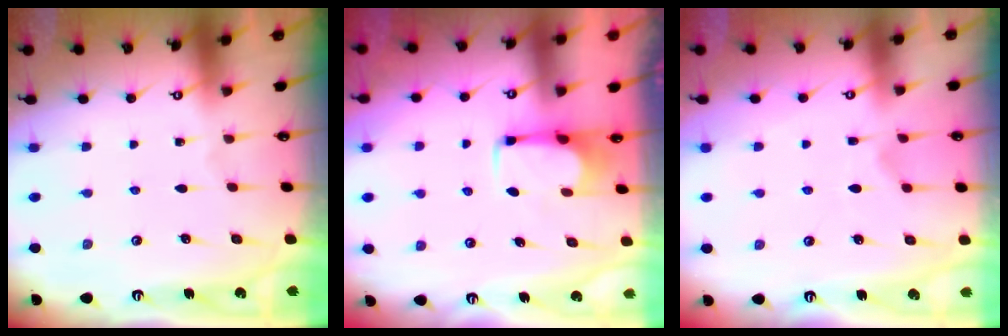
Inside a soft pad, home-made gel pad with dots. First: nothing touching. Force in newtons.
{"total": 2.8, "press": 2.8, "slide": 0.5}
{"total": 2.7, "press": 2.4, "slide": 1.2}